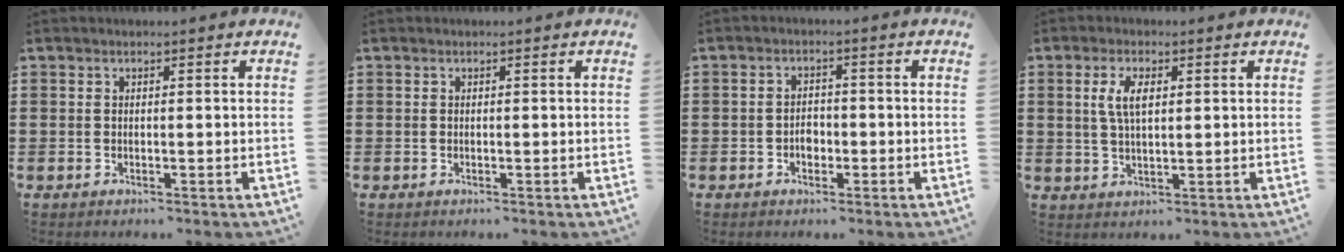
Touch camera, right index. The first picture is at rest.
{"total": 0.0}
{"total": 2.3, "force": [-0.8, 1.6, 1.5], "torque": [-0.029, 0.001, -0.016]}
{"total": 4.4, "force": [1.1, 1.8, 3.9], "torque": [-0.083, 0.007, 0.018]}